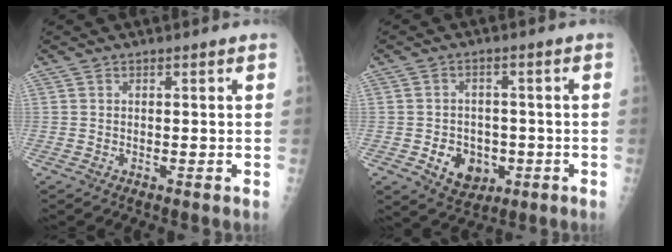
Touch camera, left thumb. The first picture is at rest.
{"total": 7.5, "force": [-2.2, 6.1, 3.9], "torque": [-0.030, 0.008, -0.025]}